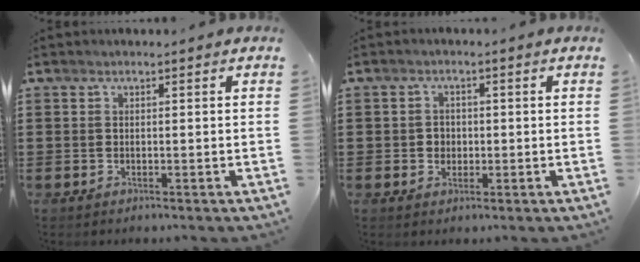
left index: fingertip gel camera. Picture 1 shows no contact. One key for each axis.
{"total": 2.1, "fx": -0.1, "fy": 2.0, "fz": 0.5, "tx": -0.018, "ty": 0.008, "tz": -0.006}